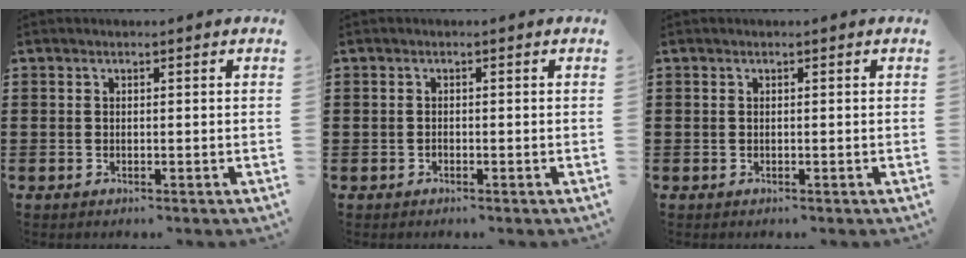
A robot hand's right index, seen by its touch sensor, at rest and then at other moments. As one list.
[{"total": 0.6, "force": [-0.4, 0.4, 0.1], "torque": [-0.004, 0.003, -0.009]}, {"total": 0.0}]